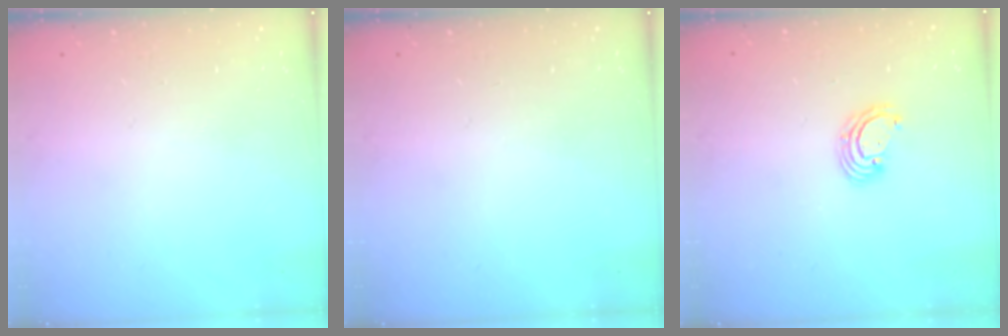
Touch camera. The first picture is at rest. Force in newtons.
{"total": 0.0}
{"total": 3.1, "press": 3.1, "slide": 0.1}